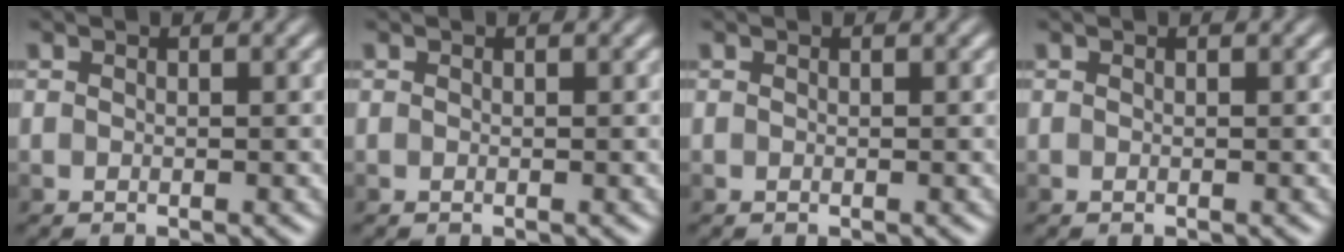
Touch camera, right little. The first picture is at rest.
{"total": 0.0}
{"total": 0.0}
{"total": 0.0}